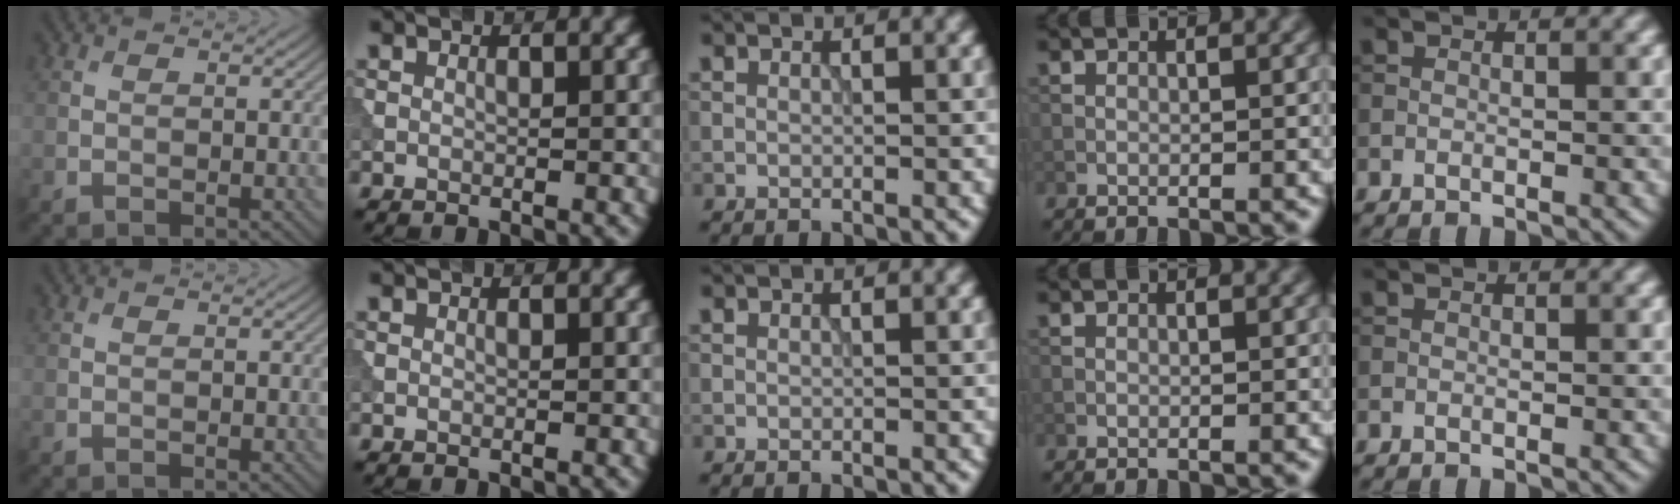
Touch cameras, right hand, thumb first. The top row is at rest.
{}